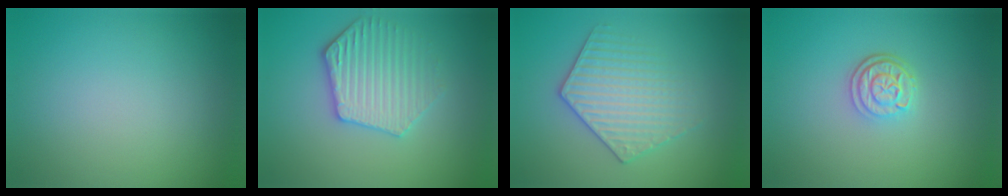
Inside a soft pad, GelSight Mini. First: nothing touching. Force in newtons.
{"total": 3.9, "press": 3.7, "slide": 1.2}
{"total": 3.4, "press": 3.4, "slide": 0.6}
{"total": 3.0, "press": 2.5, "slide": 1.6}